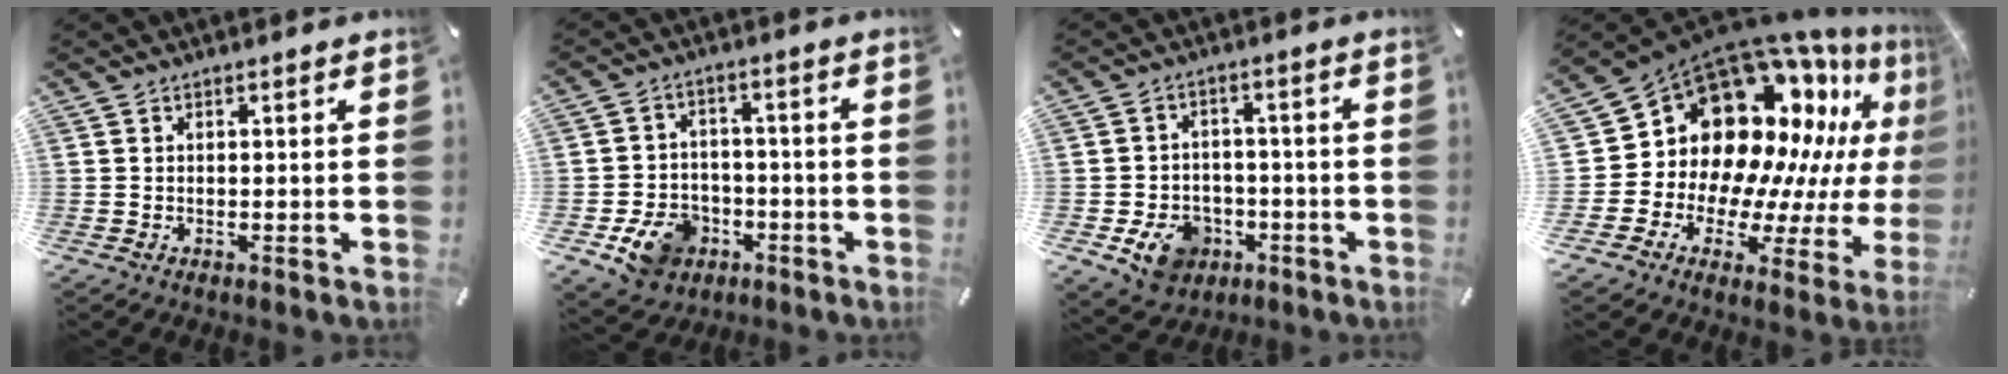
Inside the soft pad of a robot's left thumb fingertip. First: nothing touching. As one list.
[{"total": 10.4, "force": [-4.7, 8.1, 4.6], "torque": [-0.091, 0.038, -0.079]}, {"total": 9.3, "force": [-3.9, 7.3, 4.1], "torque": [-0.074, 0.026, -0.069]}, {"total": 20.2, "force": [10.2, 14.0, 10.3], "torque": [-0.146, -0.129, 0.211]}]